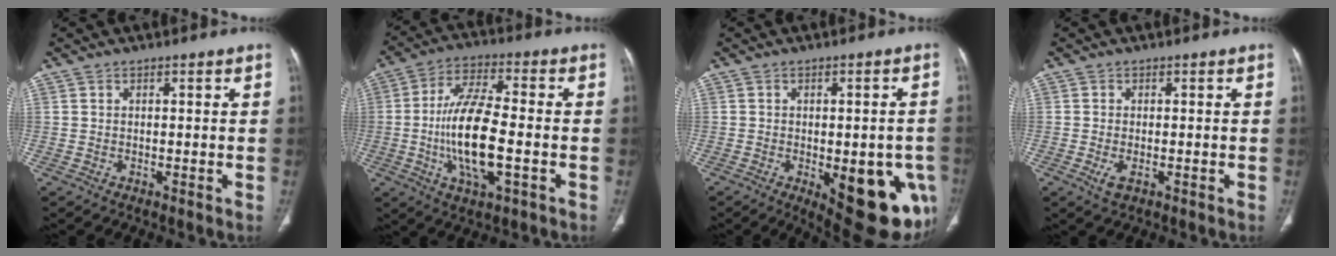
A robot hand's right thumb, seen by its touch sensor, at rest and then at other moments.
{"total": 15.1, "force": [-2.7, 5.2, 13.9], "torque": [-0.269, 0.011, -0.051]}
{"total": 17.7, "force": [-5.9, 7.4, 15.0], "torque": [-0.127, 0.002, -0.052]}
{"total": 2.2, "force": [-0.8, 1.1, 1.7], "torque": [-0.038, -0.004, -0.014]}